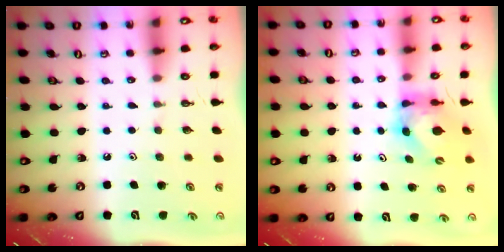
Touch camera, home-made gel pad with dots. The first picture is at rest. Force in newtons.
{"total": 5.9, "press": 5.9, "slide": 0.6}